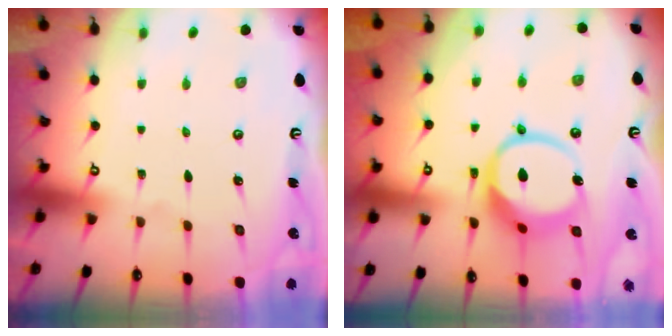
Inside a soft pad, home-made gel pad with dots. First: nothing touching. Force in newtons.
{"total": 11.0, "press": 10.9, "slide": 1.4}